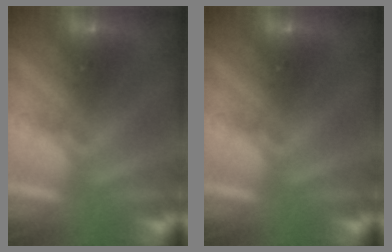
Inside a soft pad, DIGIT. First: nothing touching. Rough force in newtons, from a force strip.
{"total": 0.0}